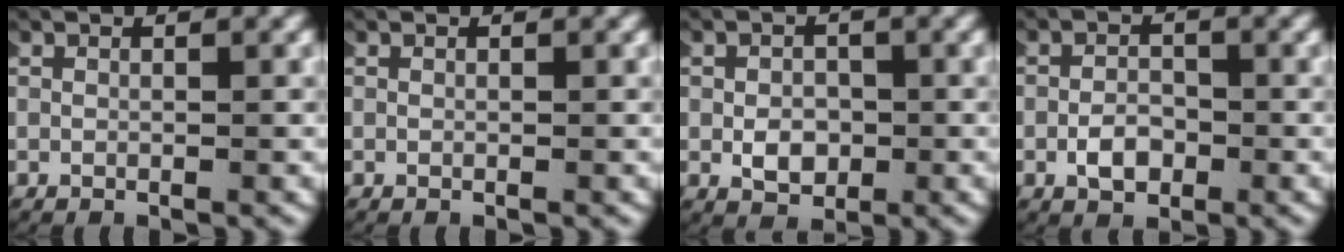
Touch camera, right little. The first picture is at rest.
{"total": 0.0}
{"total": 2.1, "force": [-0.6, 1.6, 1.2], "torque": [-0.017, -0.003, -0.009]}
{"total": 1.8, "force": [-0.9, 1.1, 1.1], "torque": [-0.020, -0.003, -0.015]}